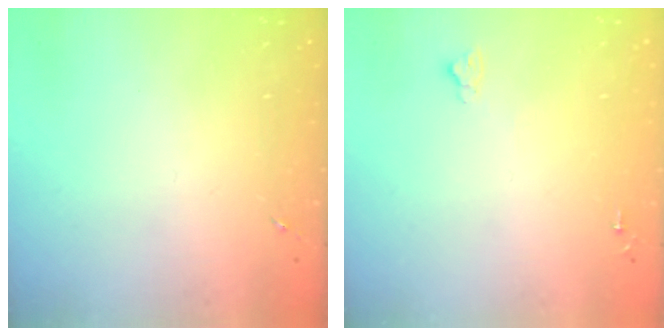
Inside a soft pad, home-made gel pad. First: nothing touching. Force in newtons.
{"total": 2.6, "press": 2.5, "slide": 0.3}